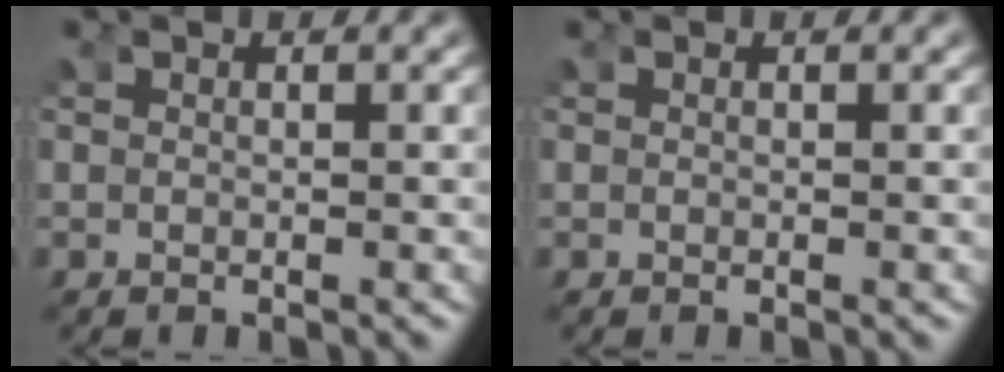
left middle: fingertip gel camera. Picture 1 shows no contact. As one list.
[{"total": 0.0}]